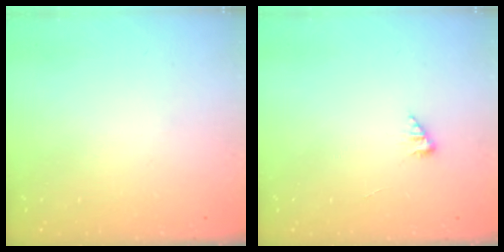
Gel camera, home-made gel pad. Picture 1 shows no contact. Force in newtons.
{"total": 2.4, "press": 2.4, "slide": 0.4}